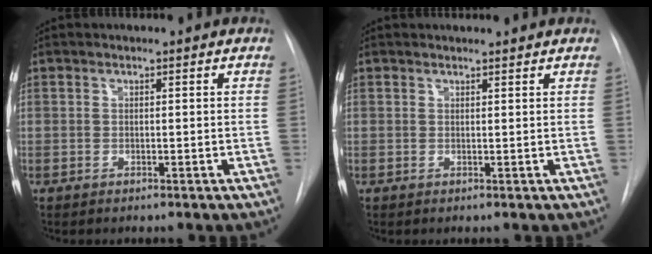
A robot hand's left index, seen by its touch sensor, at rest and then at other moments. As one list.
[{"total": 2.8, "force": [2.7, 0.2, 0.5], "torque": [-0.007, 0.014, 0.032]}]